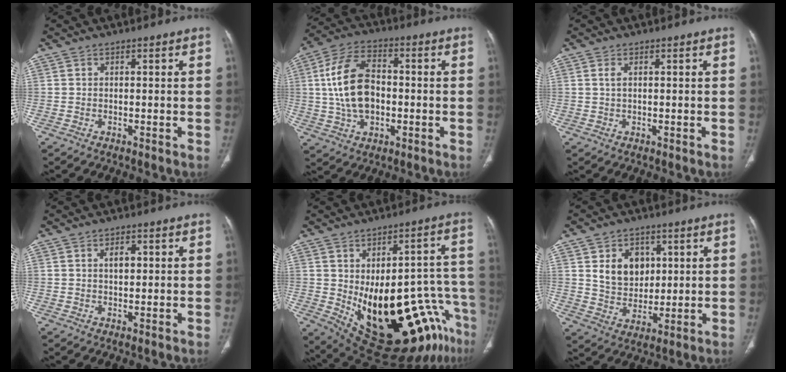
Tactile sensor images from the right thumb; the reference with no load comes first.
{"total": 14.1, "force": [0.0, 8.8, 11.1], "torque": [-0.203, 0.021, 0.000]}
{"total": 1.3, "force": [0.4, 0.5, 1.1], "torque": [-0.027, 0.003, 0.011]}
{"total": 2.5, "force": [0.6, 1.4, 1.9], "torque": [-0.025, -0.001, 0.010]}
{"total": 24.3, "force": [-9.4, 9.7, 20.2], "torque": [-0.232, 0.028, -0.111]}
{"total": 9.8, "force": [2.9, 7.7, 5.4], "torque": [-0.047, -0.017, 0.060]}